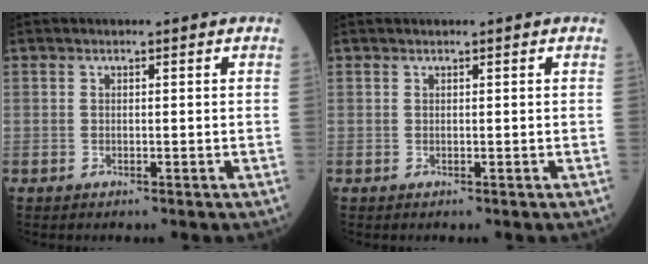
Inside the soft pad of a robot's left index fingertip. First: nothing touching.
{"total": 0.0}